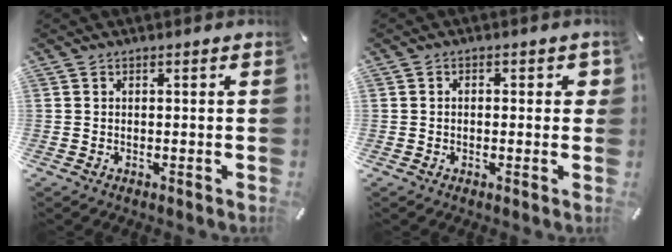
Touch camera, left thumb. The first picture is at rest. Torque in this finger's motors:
{"motor_torque": [0.22, -0.49, -0.29, -0.27, -0.09]}